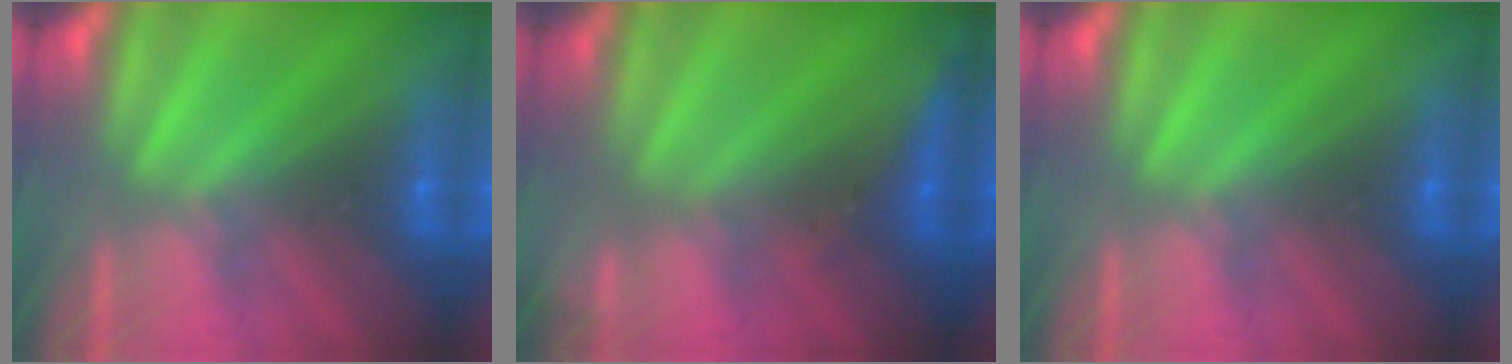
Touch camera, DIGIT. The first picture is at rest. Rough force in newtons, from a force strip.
{"total": 2.9}
{"total": 0.0}